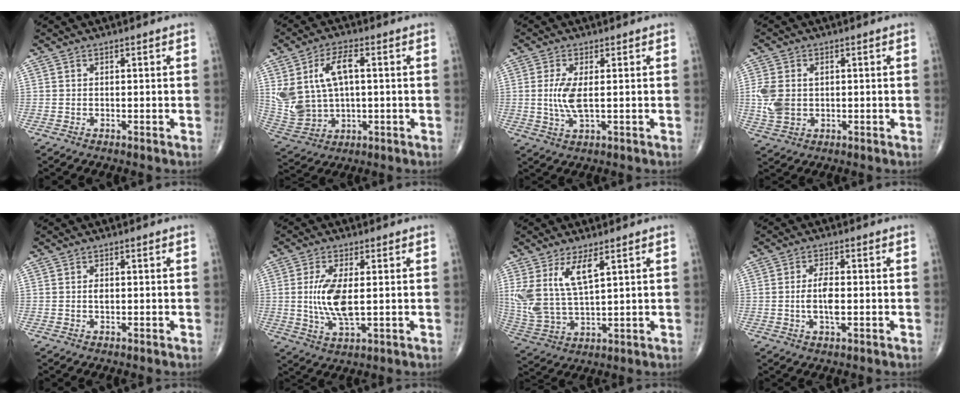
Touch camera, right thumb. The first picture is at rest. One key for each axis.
{"total": 13.0, "fx": 2.9, "fy": 7.3, "fz": 10.3, "tx": -0.201, "ty": 0.003, "tz": 0.069}
{"total": 5.4, "fx": 0.3, "fy": 1.7, "fz": 5.1, "tx": -0.118, "ty": -0.010, "tz": 0.008}
{"total": 6.8, "fx": 0.5, "fy": 4.8, "fz": 4.8, "tx": -0.107, "ty": 0.004, "tz": 0.017}
{"total": 1.2, "fx": 0.1, "fy": 0.7, "fz": 1.0, "tx": -0.013, "ty": 0.001, "tz": 0.002}
{"total": 9.0, "fx": 0.4, "fy": 3.4, "fz": 8.3, "tx": -0.173, "ty": -0.013, "tz": 0.012}
{"total": 11.5, "fx": 5.0, "fy": 4.5, "fz": 9.3, "tx": -0.198, "ty": -0.021, "tz": 0.114}
{"total": 5.1, "fx": -0.4, "fy": 2.0, "fz": 4.7, "tx": -0.090, "ty": -0.002, "tz": -0.008}